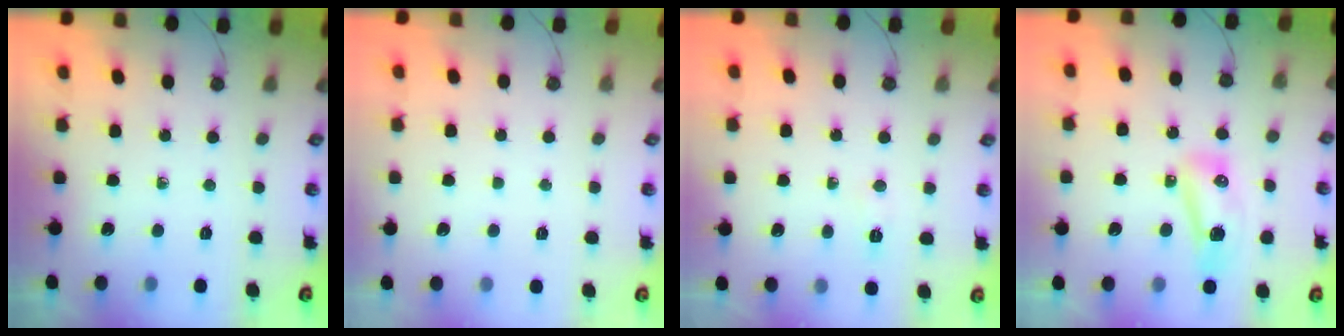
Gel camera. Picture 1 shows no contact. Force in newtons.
{"total": 1.2, "press": 1.2, "slide": 0.0}
{"total": 2.9, "press": 2.9, "slide": 0.5}
{"total": 8.1, "press": 7.8, "slide": 2.1}